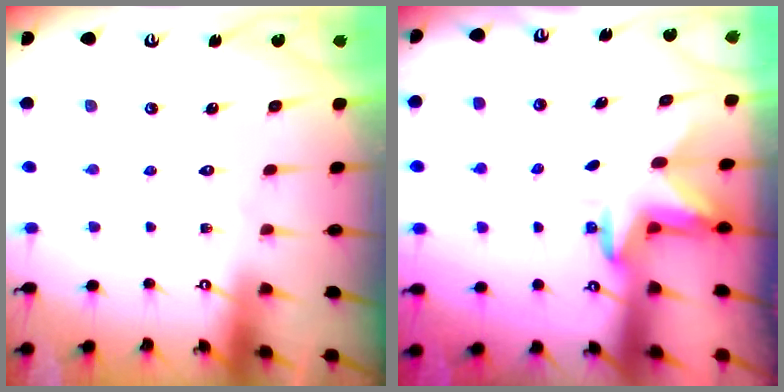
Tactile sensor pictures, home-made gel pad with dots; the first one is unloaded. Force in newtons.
{"total": 3.1, "press": 3.0, "slide": 0.7}